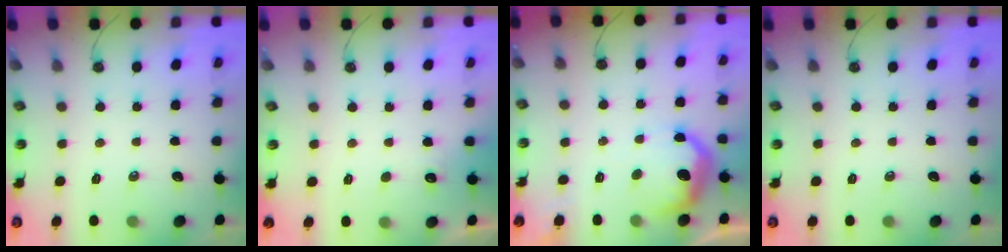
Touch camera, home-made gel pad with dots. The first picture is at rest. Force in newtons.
{"total": 3.5, "press": 3.3, "slide": 1.2}
{"total": 10.1, "press": 10.1, "slide": 0.6}
{"total": 0.0}